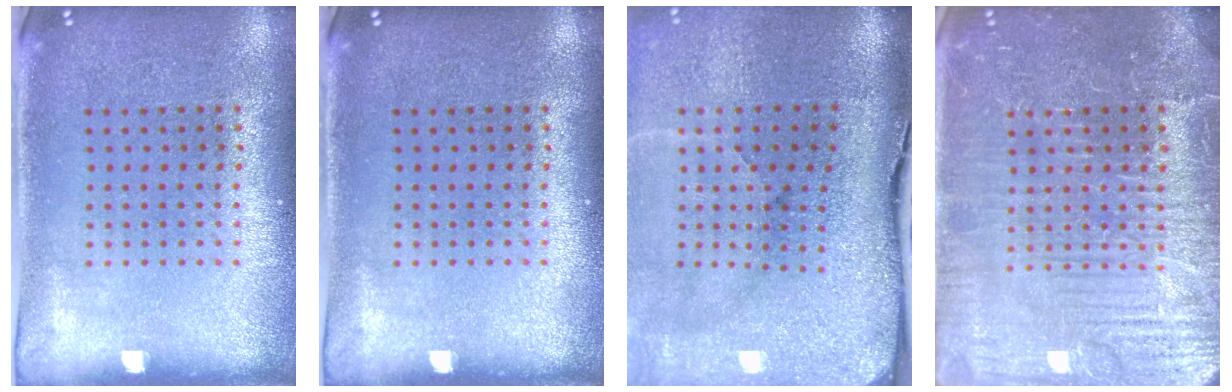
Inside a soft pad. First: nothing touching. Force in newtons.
{"total": 0.0}
{"total": 5.0, "press": 3.9, "slide": 3.1}
{"total": 4.7, "press": 4.7, "slide": 0.6}